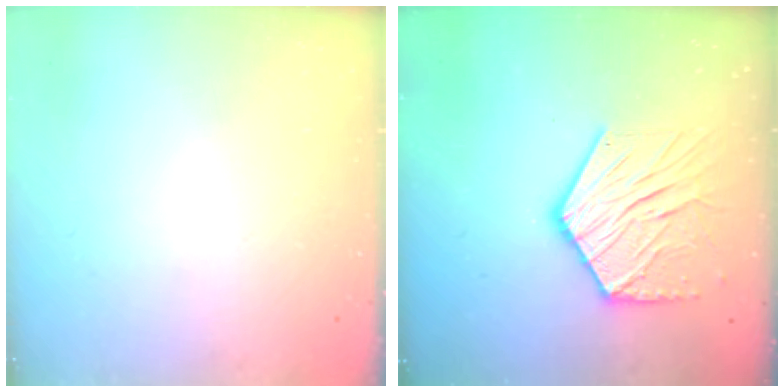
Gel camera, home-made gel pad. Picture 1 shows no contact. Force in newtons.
{"total": 15.5, "press": 15.5, "slide": 1.2}